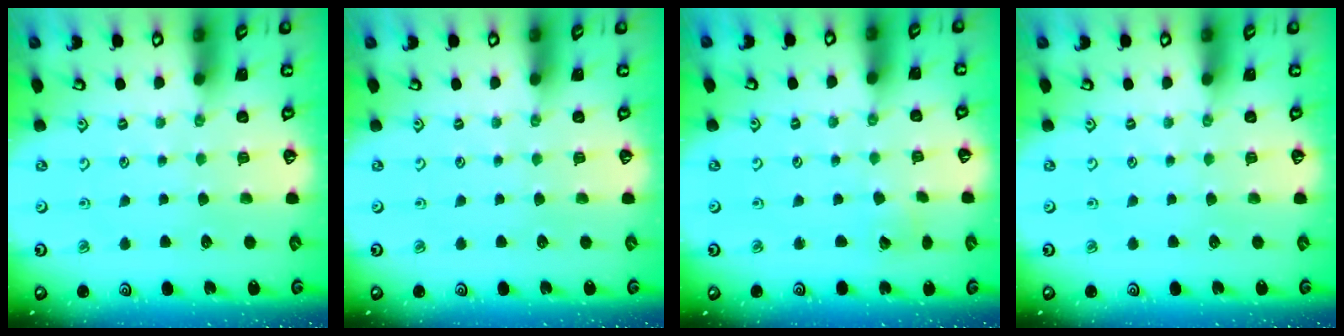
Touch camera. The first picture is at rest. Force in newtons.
{"total": 0.0}
{"total": 3.4, "press": 3.4, "slide": 0.4}
{"total": 0.0}